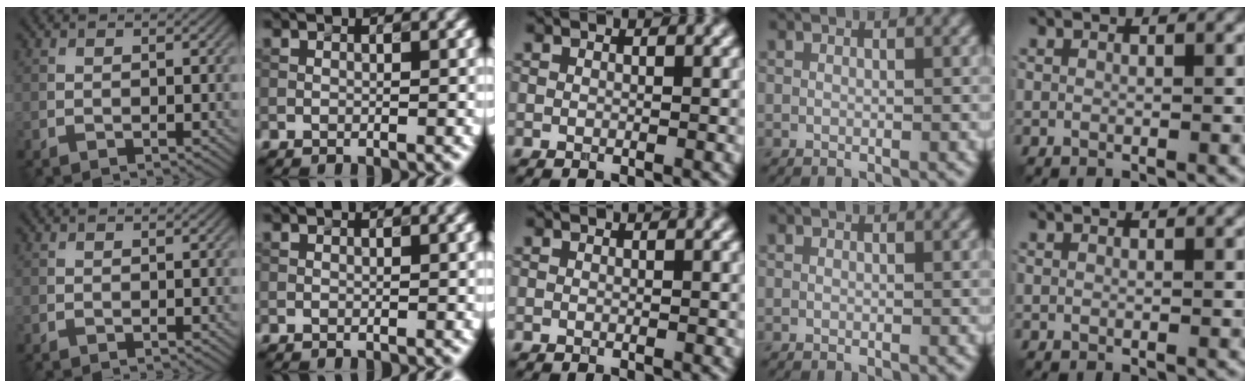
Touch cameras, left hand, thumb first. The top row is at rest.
{}